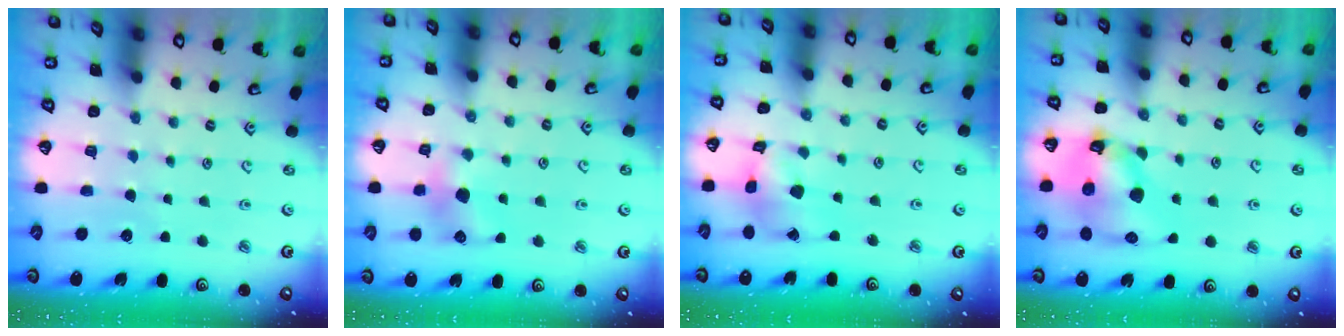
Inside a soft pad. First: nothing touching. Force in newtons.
{"total": 7.9, "press": 7.9, "slide": 0.8}
{"total": 9.7, "press": 9.7, "slide": 1.0}
{"total": 12.1, "press": 12.0, "slide": 1.0}